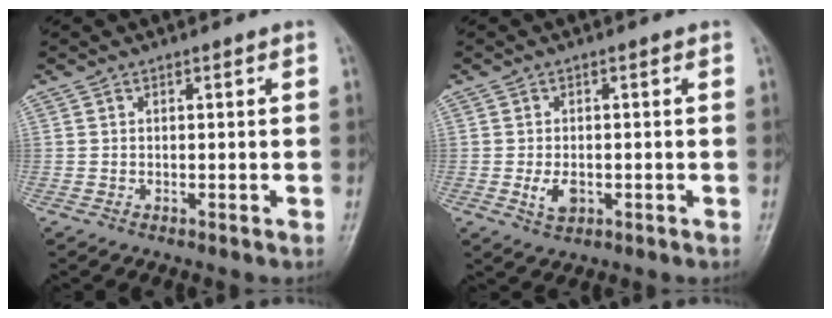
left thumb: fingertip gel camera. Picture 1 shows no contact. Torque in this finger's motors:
{"motor_torque": [0.47, 0.57, 0.52, 0.07, 0.02]}